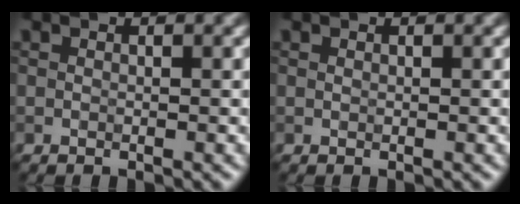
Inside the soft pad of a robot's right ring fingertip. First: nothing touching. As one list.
[{"total": 0.0}]